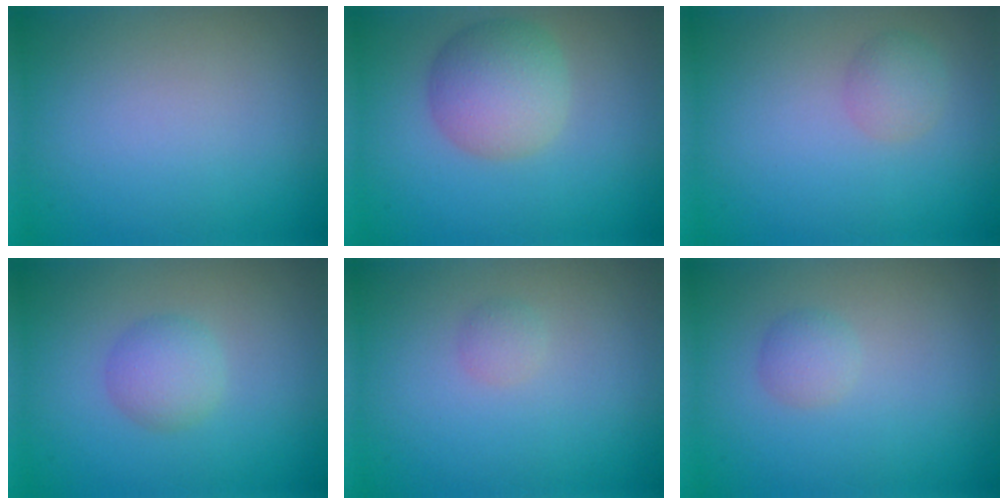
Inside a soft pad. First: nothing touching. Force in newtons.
{"total": 4.8, "press": 4.8, "slide": 0.1}
{"total": 1.7, "press": 1.7, "slide": 0.1}
{"total": 2.4, "press": 2.4, "slide": 0.1}
{"total": 0.9, "press": 0.9, "slide": 0.0}
{"total": 1.4, "press": 1.4, "slide": 0.0}